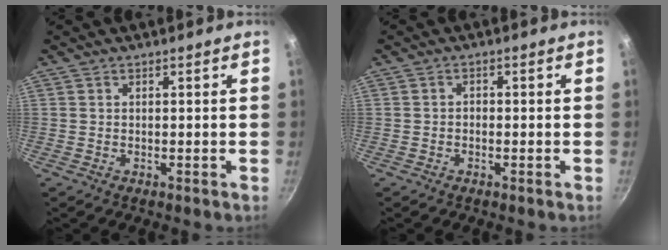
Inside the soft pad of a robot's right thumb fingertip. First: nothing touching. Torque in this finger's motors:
{"motor_torque": [-0.25, -0.16, -0.06, -0.05, -0.02]}